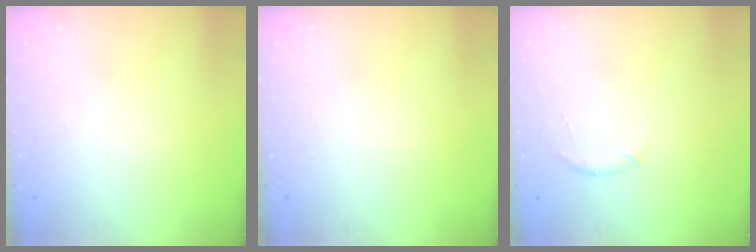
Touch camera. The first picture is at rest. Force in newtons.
{"total": 0.0}
{"total": 6.3, "press": 6.1, "slide": 1.8}